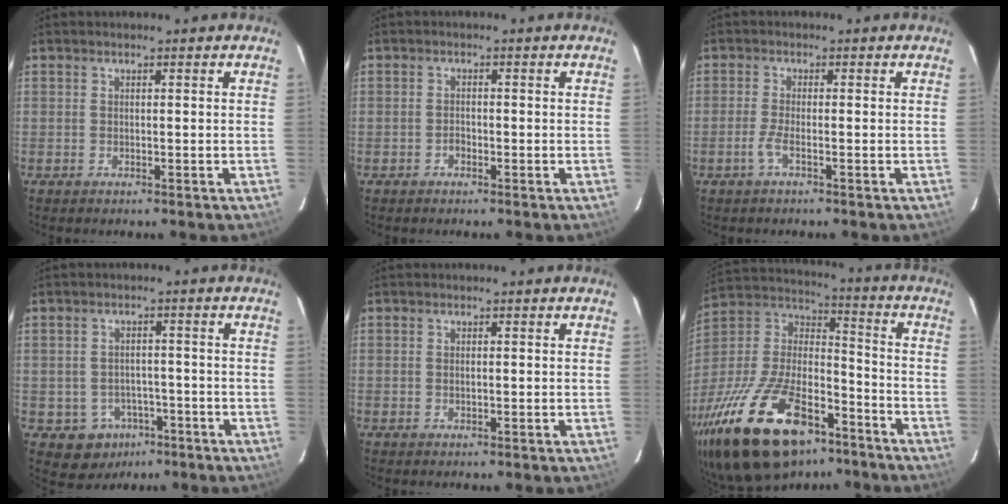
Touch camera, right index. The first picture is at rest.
{"total": 1.2, "force": [-0.7, 0.8, 0.5], "torque": [-0.010, 0.004, -0.012]}
{"total": 2.4, "force": [-1.2, 0.0, 2.1], "torque": [-0.048, -0.003, -0.028]}
{"total": 6.6, "force": [-3.4, 5.6, 1.0], "torque": [-0.029, 0.026, -0.032]}
{"total": 0.8, "force": [0.0, 0.4, 0.7], "torque": [-0.013, 0.002, 0.000]}
{"total": 32.3, "force": [-20.2, 14.7, 20.5], "torque": [-0.422, -0.020, -0.325]}